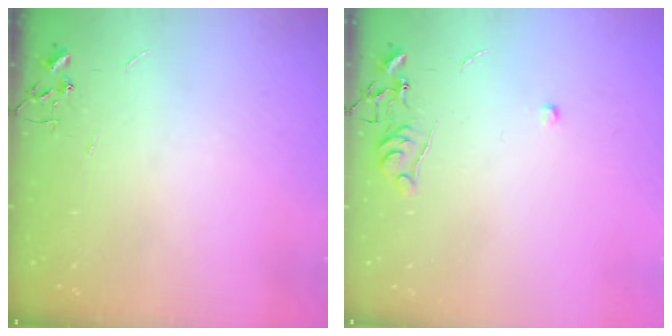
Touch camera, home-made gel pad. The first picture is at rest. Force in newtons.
{"total": 6.1, "press": 6.1, "slide": 0.7}